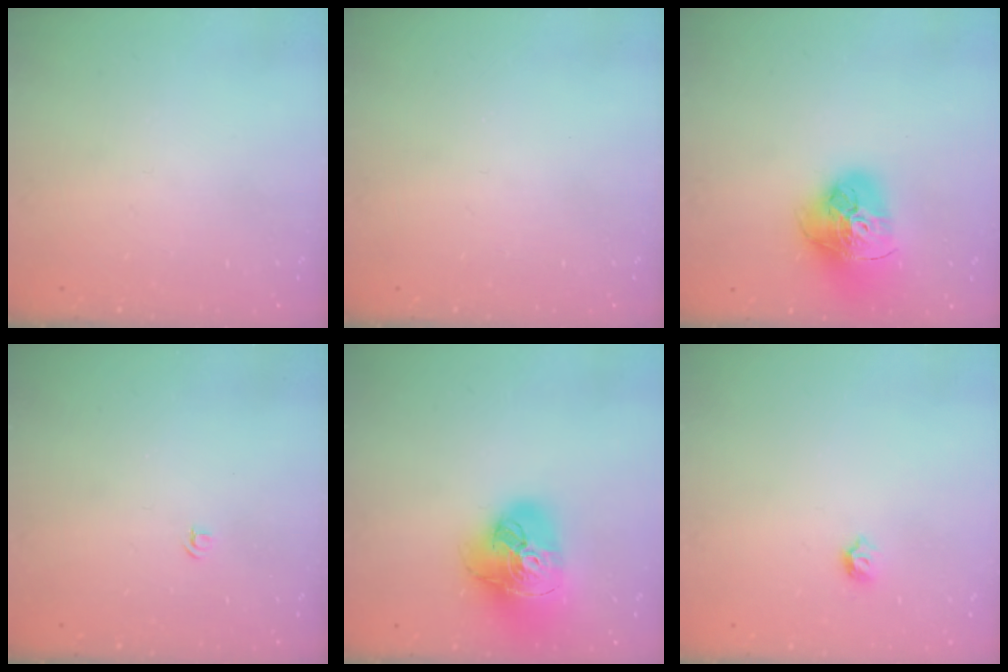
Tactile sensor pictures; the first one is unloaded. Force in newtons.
{"total": 0.0}
{"total": 18.4, "press": 18.3, "slide": 1.9}
{"total": 3.2, "press": 3.2, "slide": 0.4}
{"total": 20.6, "press": 20.5, "slide": 2.1}
{"total": 3.8, "press": 3.7, "slide": 0.8}